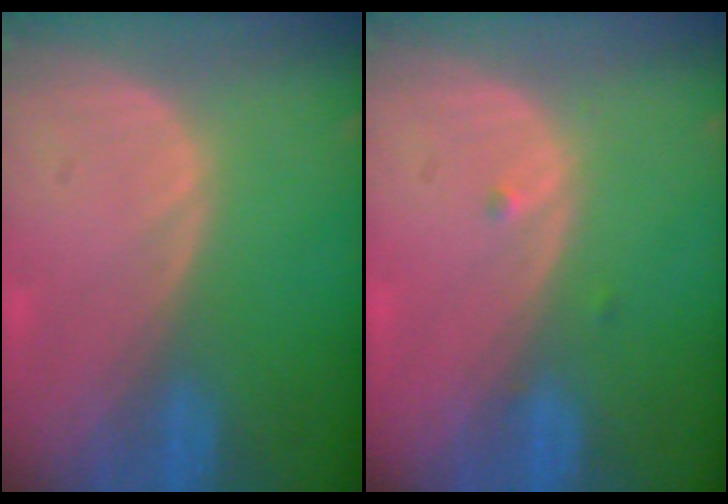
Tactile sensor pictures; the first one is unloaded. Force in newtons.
{"total": 0.9, "press": 0.7, "slide": 0.5}